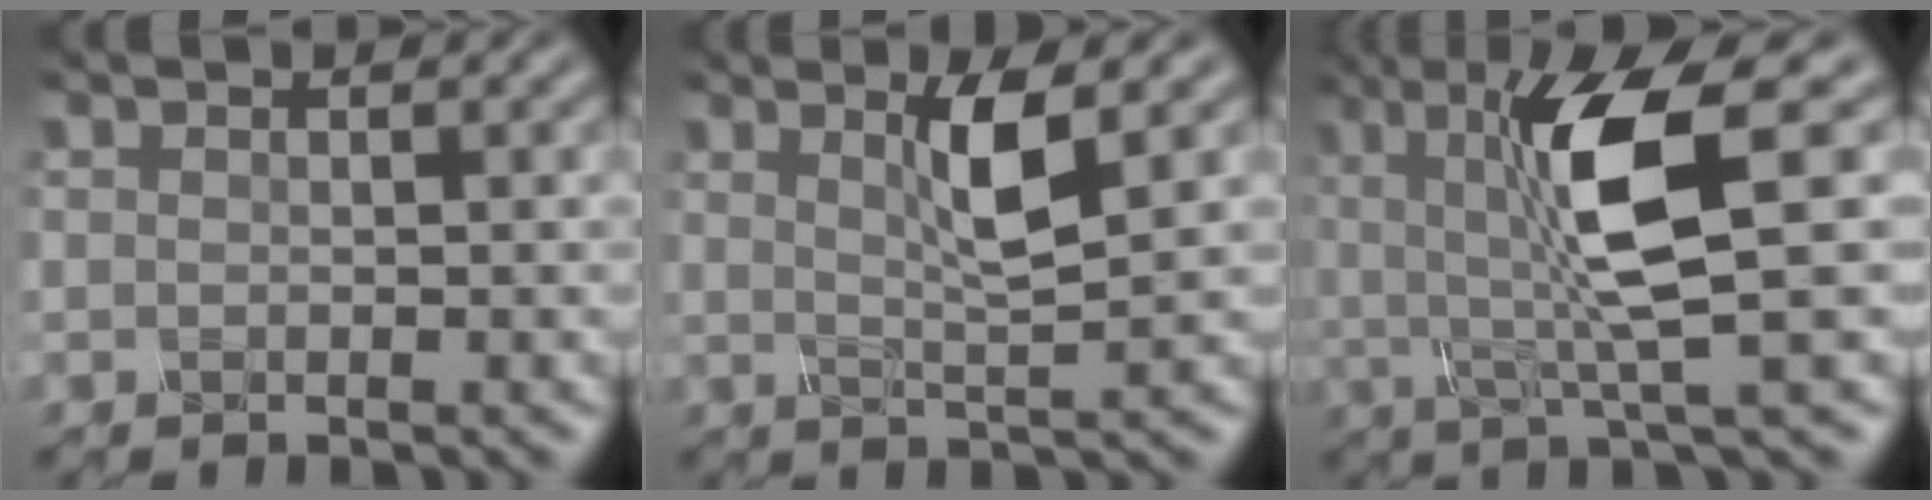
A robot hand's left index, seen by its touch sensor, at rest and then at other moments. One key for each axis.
{"total": 3.6, "fx": 1.1, "fy": 0.5, "fz": 3.4, "tx": -0.057, "ty": -0.005, "tz": 0.022}
{"total": 8.3, "fx": 1.0, "fy": 1.5, "fz": 8.1, "tx": -0.148, "ty": -0.006, "tz": 0.020}